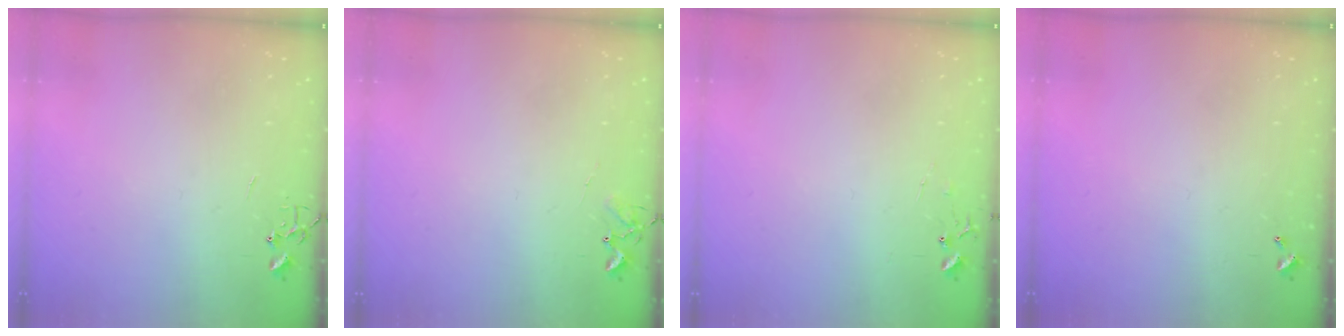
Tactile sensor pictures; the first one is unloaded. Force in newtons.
{"total": 6.1, "press": 6.0, "slide": 0.6}
{"total": 6.9, "press": 6.9, "slide": 0.4}
{"total": 0.0}